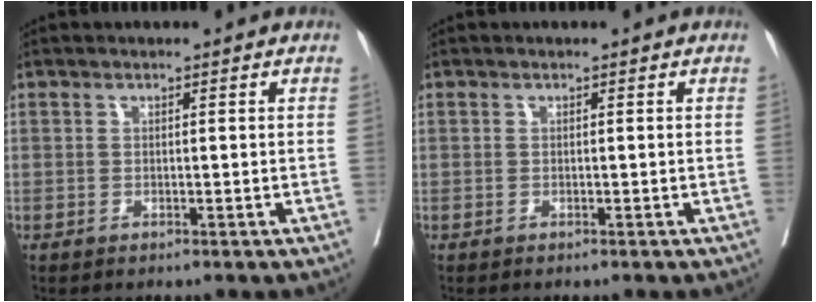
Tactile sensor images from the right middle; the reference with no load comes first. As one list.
[{"total": 0.0}]